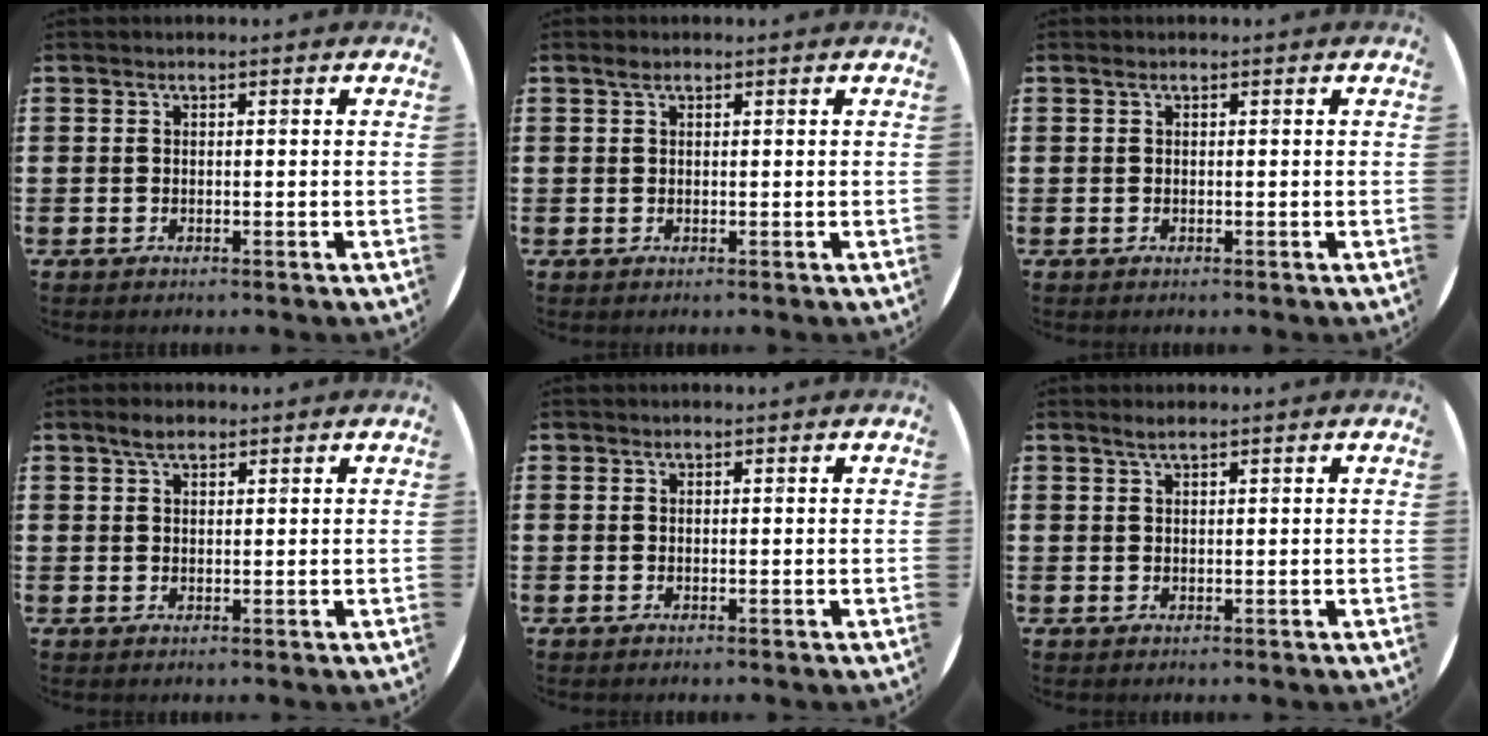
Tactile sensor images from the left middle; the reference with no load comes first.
{"total": 0.8, "force": [0.5, 0.4, 0.5], "torque": [-0.010, 0.004, 0.008]}
{"total": 0.0}
{"total": 2.4, "force": [1.8, 1.0, 1.3], "torque": [-0.021, 0.004, 0.030]}
{"total": 0.0}
{"total": 1.3, "force": [1.0, 0.0, 0.8], "torque": [-0.016, 0.002, 0.018]}